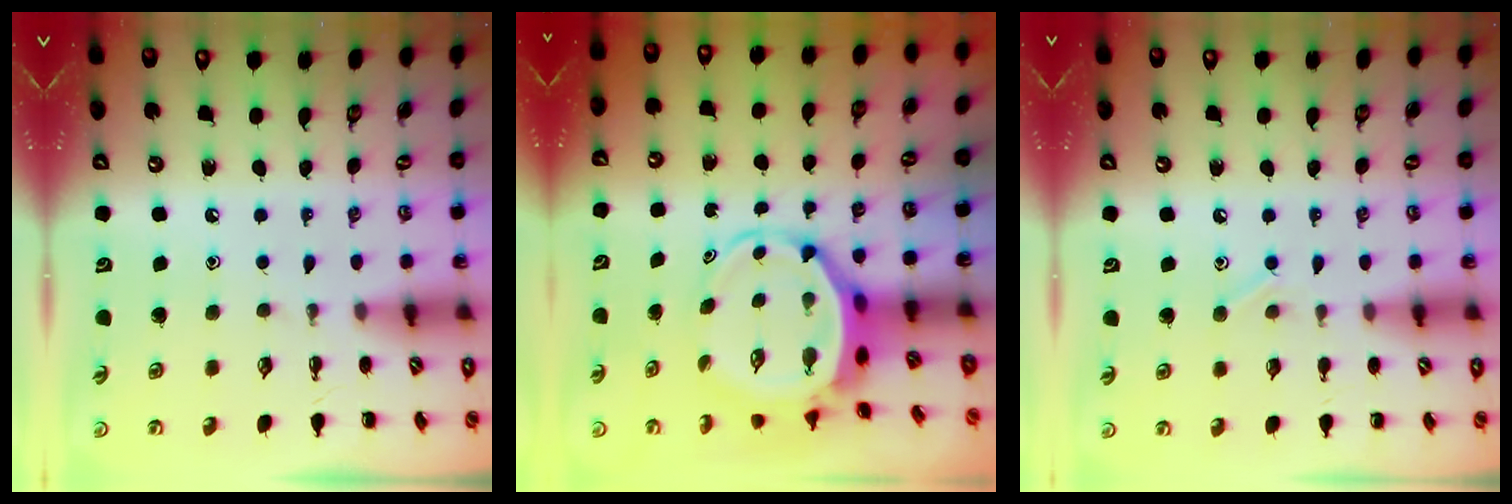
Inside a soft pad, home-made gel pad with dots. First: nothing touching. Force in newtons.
{"total": 5.8, "press": 5.7, "slide": 1.3}
{"total": 6.3, "press": 6.1, "slide": 1.5}